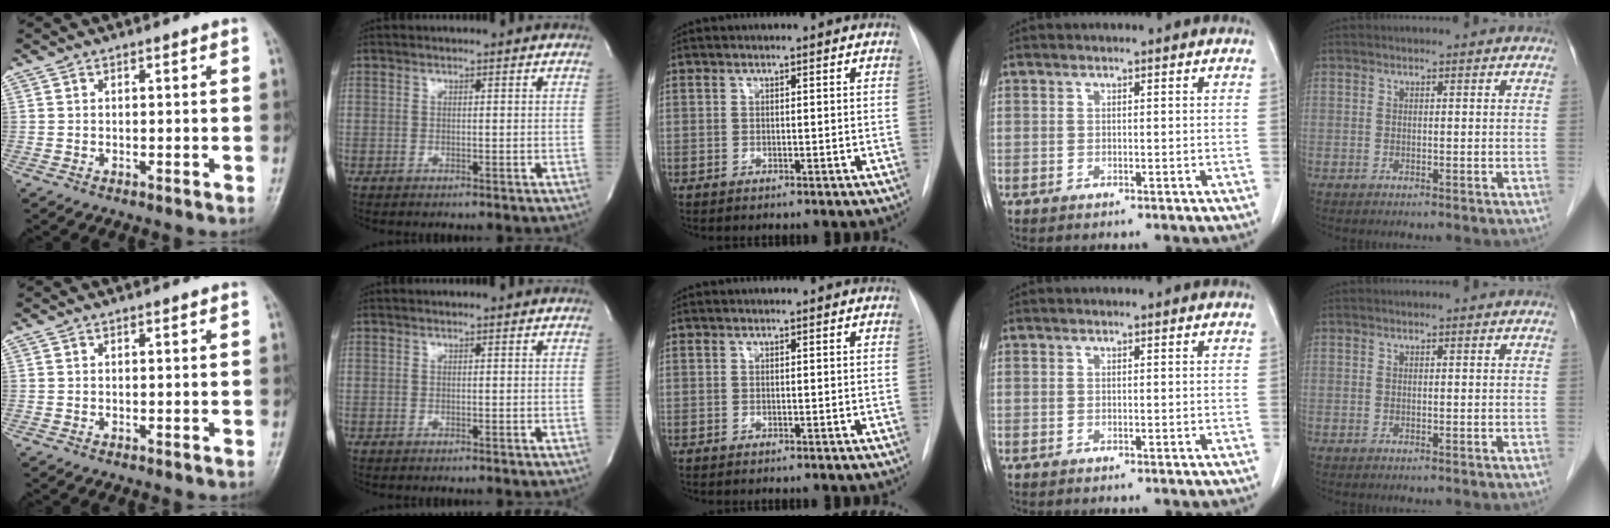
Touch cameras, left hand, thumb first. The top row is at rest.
{}